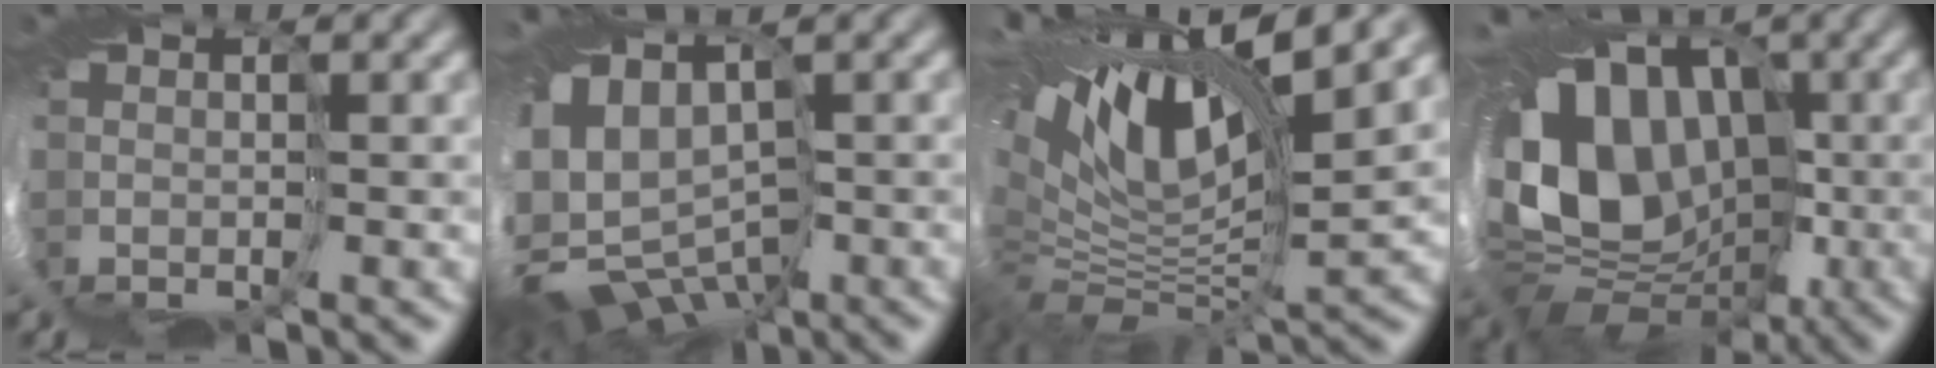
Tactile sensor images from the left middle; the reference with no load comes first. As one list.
[{"total": 9.4, "force": [-2.1, 7.1, 5.8], "torque": [-0.130, -0.022, -0.004]}, {"total": 10.9, "force": [6.1, 3.6, 8.2], "torque": [-0.178, 0.019, 0.098]}, {"total": 13.1, "force": [0.4, 10.8, 7.5], "torque": [-0.153, 0.002, 0.011]}]